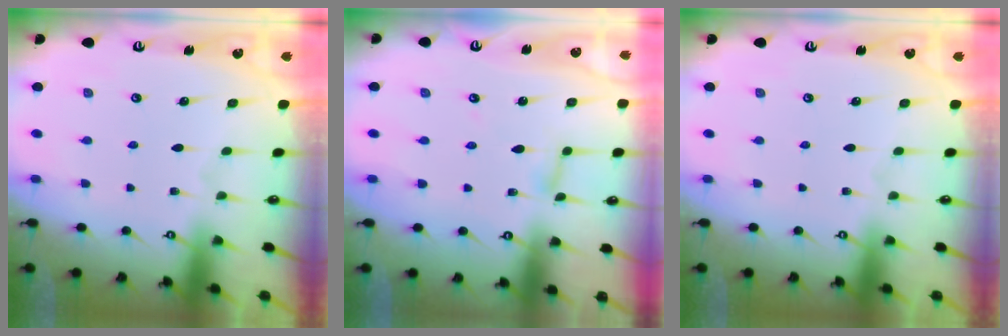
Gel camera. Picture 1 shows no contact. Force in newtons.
{"total": 2.4, "press": 2.4, "slide": 0.1}
{"total": 0.0}